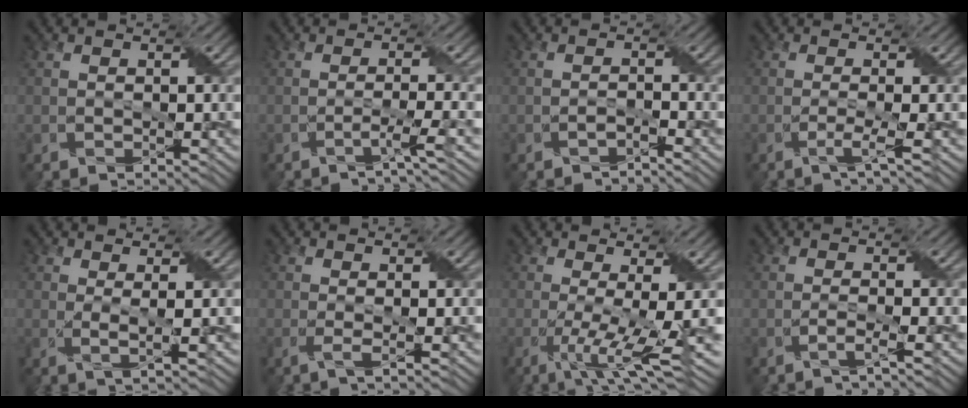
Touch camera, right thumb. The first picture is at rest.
{"total": 2.7, "force": [-1.4, 0.1, 2.3], "torque": [-0.038, 0.008, -0.039]}
{"total": 1.2, "force": [-1.1, 0.2, 0.3], "torque": [-0.006, 0.000, -0.026]}
{"total": 2.2, "force": [-0.7, 0.3, 2.0], "torque": [-0.033, 0.001, -0.025]}
{"total": 2.1, "force": [0.8, 0.3, 1.9], "torque": [-0.043, 0.000, 0.008]}
{"total": 1.6, "force": [-0.1, 0.4, 1.6], "torque": [-0.030, -0.001, -0.008]}
{"total": 8.3, "force": [-1.9, 1.7, 7.9], "torque": [-0.131, -0.006, -0.025]}
{"total": 1.5, "force": [-0.8, 0.2, 1.3], "torque": [-0.018, 0.001, -0.027]}